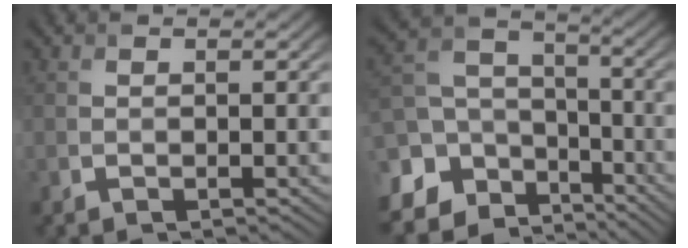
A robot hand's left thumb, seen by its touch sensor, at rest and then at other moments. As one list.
[{"total": 13.4, "force": [-5.5, 10.8, 5.8], "torque": [-0.184, -0.024, -0.096]}]